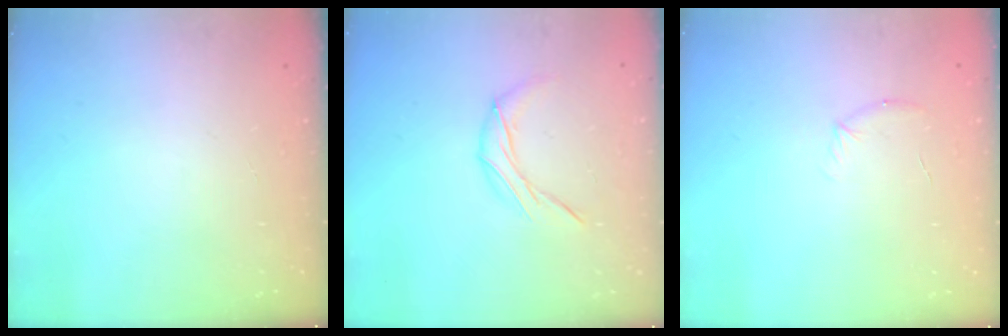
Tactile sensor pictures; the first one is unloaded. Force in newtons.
{"total": 6.8, "press": 6.8, "slide": 0.4}
{"total": 6.2, "press": 6.1, "slide": 1.3}